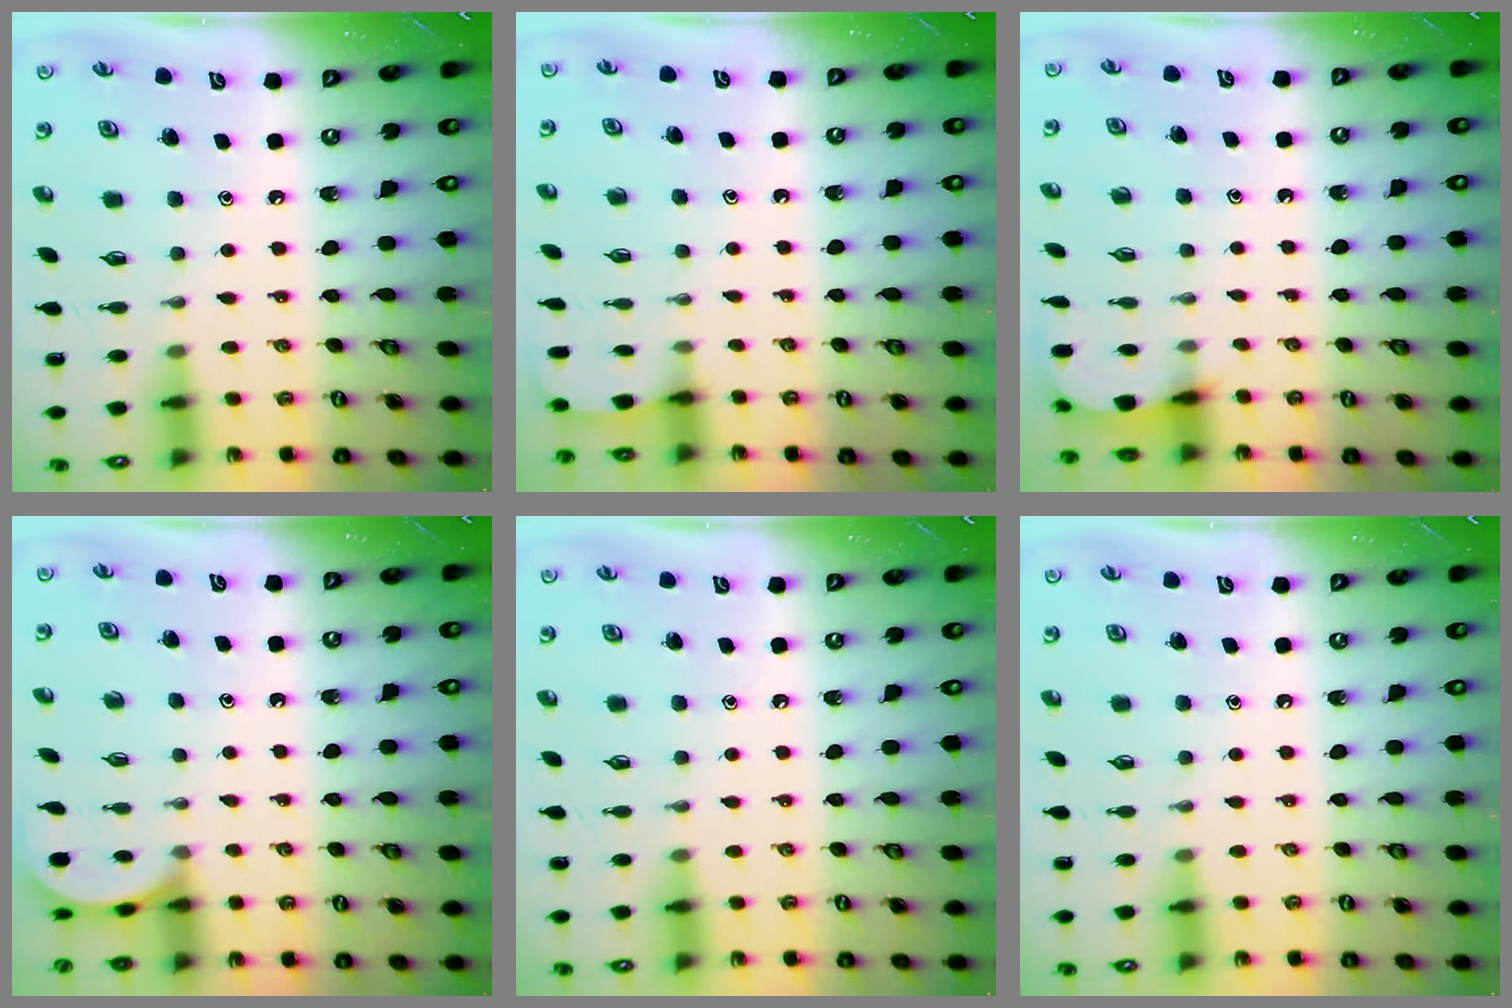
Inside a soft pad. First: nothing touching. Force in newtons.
{"total": 1.3, "press": 1.3, "slide": 0.1}
{"total": 2.1, "press": 2.1, "slide": 0.1}
{"total": 2.0, "press": 2.0, "slide": 0.2}
{"total": 0.0}
{"total": 0.0}